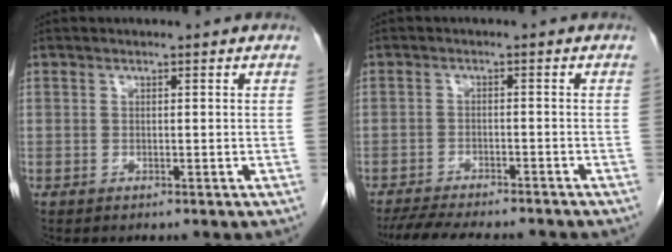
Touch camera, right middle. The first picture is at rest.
{"total": 12.6, "force": [-11.2, 2.4, 5.2], "torque": [-0.086, -0.009, -0.156]}